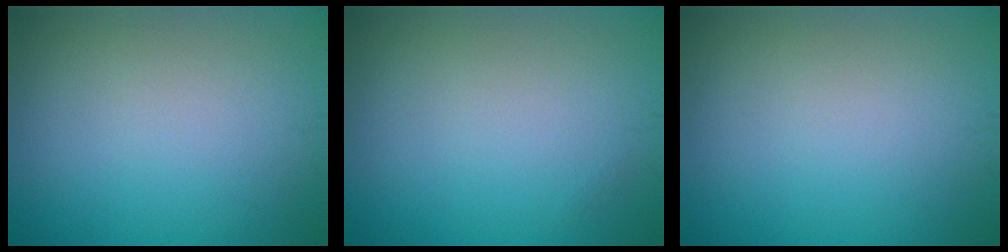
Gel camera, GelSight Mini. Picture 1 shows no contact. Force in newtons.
{"total": 0.0}
{"total": 0.0}